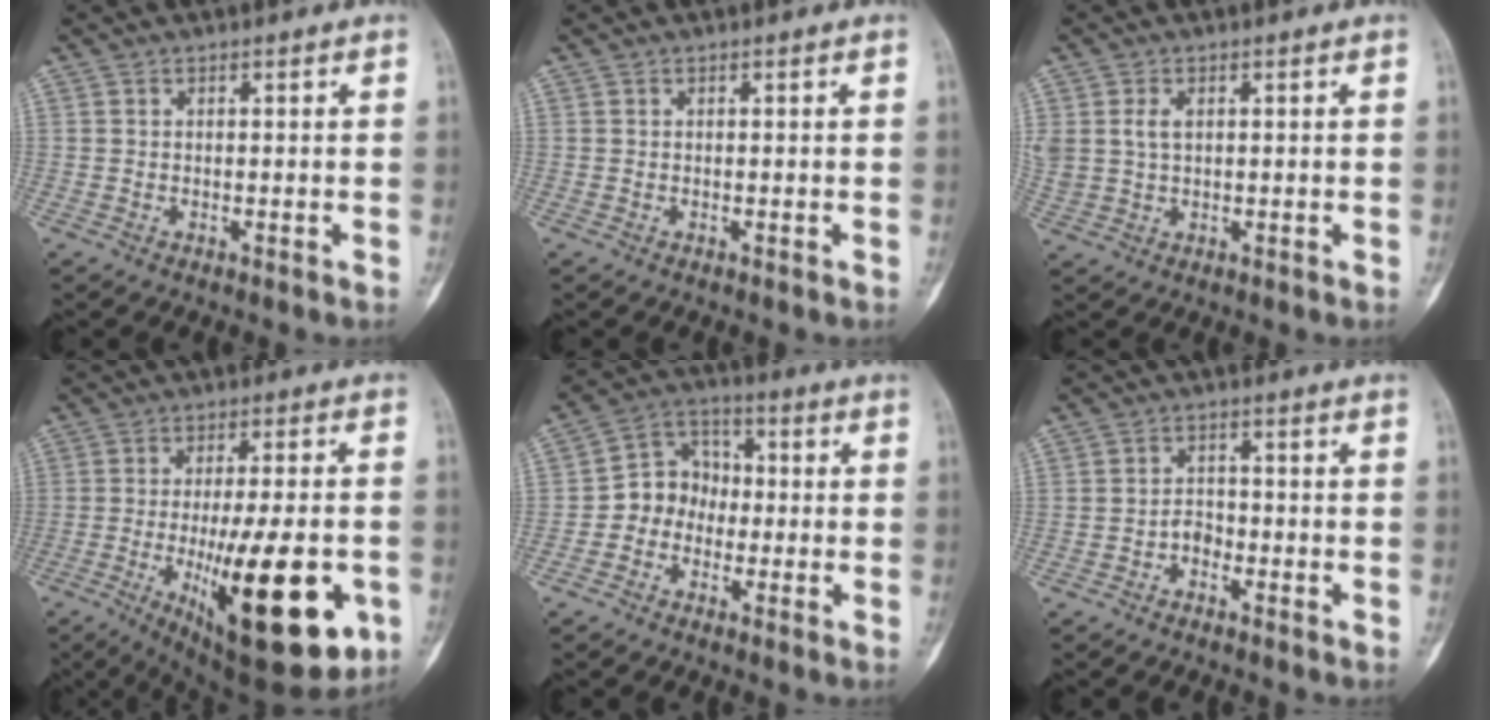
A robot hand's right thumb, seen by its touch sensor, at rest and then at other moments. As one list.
[{"total": 0.0}, {"total": 4.4, "force": [1.2, 2.9, 3.1], "torque": [-0.073, 0.004, 0.029]}, {"total": 23.9, "force": [-6.9, 7.8, 21.6], "torque": [-0.298, -0.010, -0.081]}, {"total": 8.1, "force": [-1.6, 7.0, 3.8], "torque": [-0.030, 0.038, -0.046]}, {"total": 2.3, "force": [-1.4, 1.6, 0.9], "torque": [-0.004, 0.017, -0.031]}]